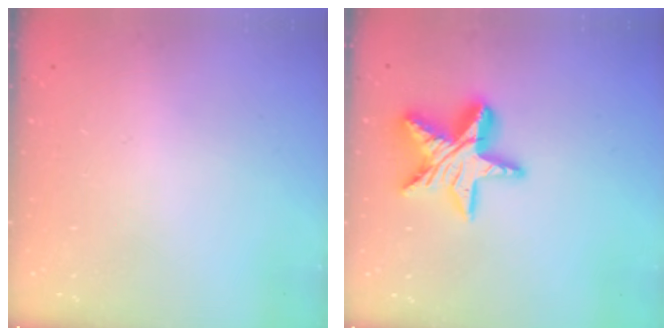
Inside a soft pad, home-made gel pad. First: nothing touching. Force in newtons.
{"total": 16.5, "press": 16.5, "slide": 1.5}